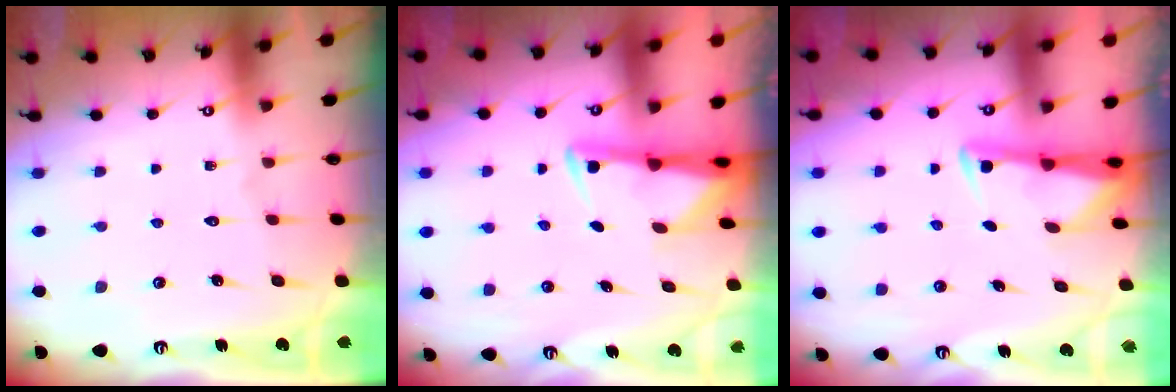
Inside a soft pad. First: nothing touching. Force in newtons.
{"total": 2.7, "press": 2.6, "slide": 0.7}
{"total": 3.4, "press": 3.3, "slide": 0.5}